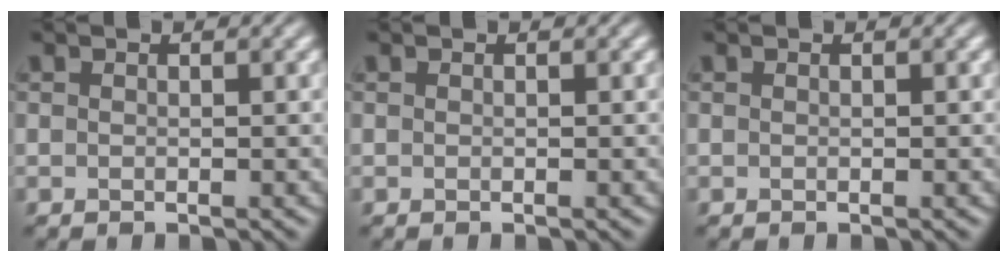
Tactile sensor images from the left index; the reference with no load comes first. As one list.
[{"total": 0.0}, {"total": 0.0}]